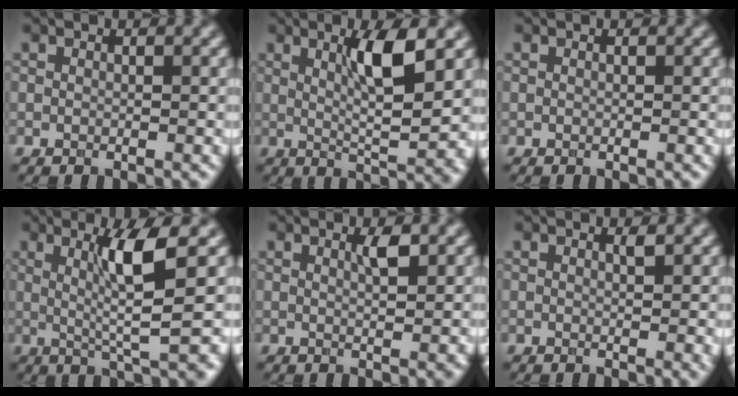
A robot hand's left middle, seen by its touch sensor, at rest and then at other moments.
{"total": 6.5, "force": [1.9, 1.2, 6.1], "torque": [-0.098, -0.008, 0.036]}
{"total": 0.0}
{"total": 6.1, "force": [1.5, 0.7, 5.9], "torque": [-0.099, -0.005, 0.029]}
{"total": 1.8, "force": [0.8, 0.3, 1.6], "torque": [-0.026, -0.001, 0.010]}
{"total": 1.3, "force": [0.5, 0.2, 1.1], "torque": [-0.015, -0.003, 0.007]}